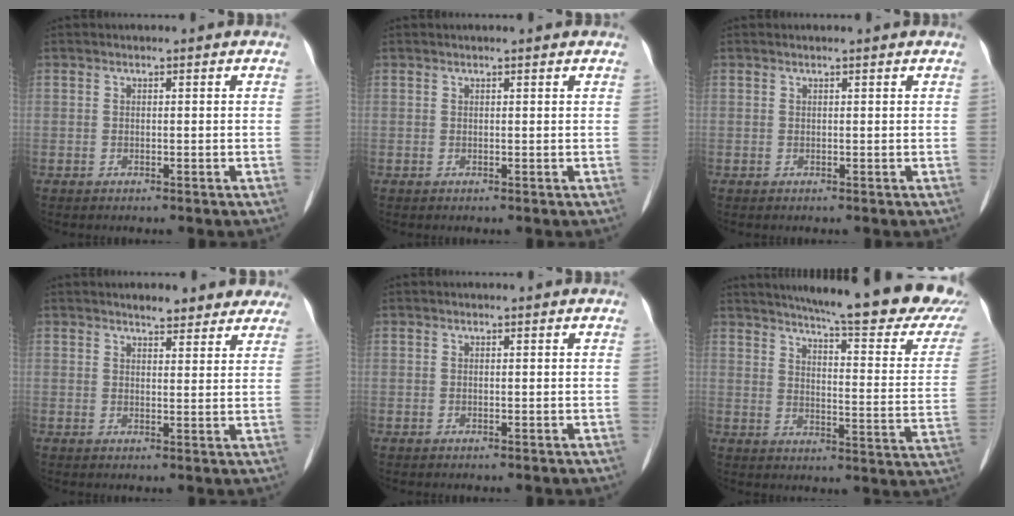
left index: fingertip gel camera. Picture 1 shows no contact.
{"total": 2.3, "force": [2.0, 0.2, 1.0], "torque": [-0.012, 0.016, 0.021]}
{"total": 1.4, "force": [1.3, 0.0, 0.5], "torque": [-0.013, 0.010, 0.017]}
{"total": 7.1, "force": [6.3, 2.3, 2.5], "torque": [-0.014, 0.005, 0.070]}
{"total": 0.0}
{"total": 25.6, "force": [21.6, 2.8, 13.6], "torque": [-0.187, -0.058, 0.257]}